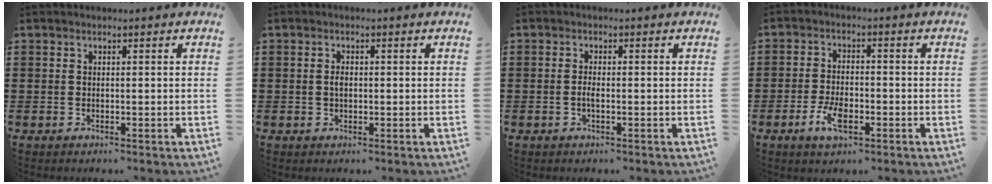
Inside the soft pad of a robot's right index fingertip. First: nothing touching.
{"total": 1.2, "force": [0.1, 0.4, 1.2], "torque": [-0.022, 0.003, 0.002]}
{"total": 1.4, "force": [-0.4, 0.4, 1.3], "torque": [-0.033, -0.003, -0.009]}
{"total": 4.9, "force": [-2.2, 2.1, 3.8], "torque": [-0.086, 0.001, -0.044]}